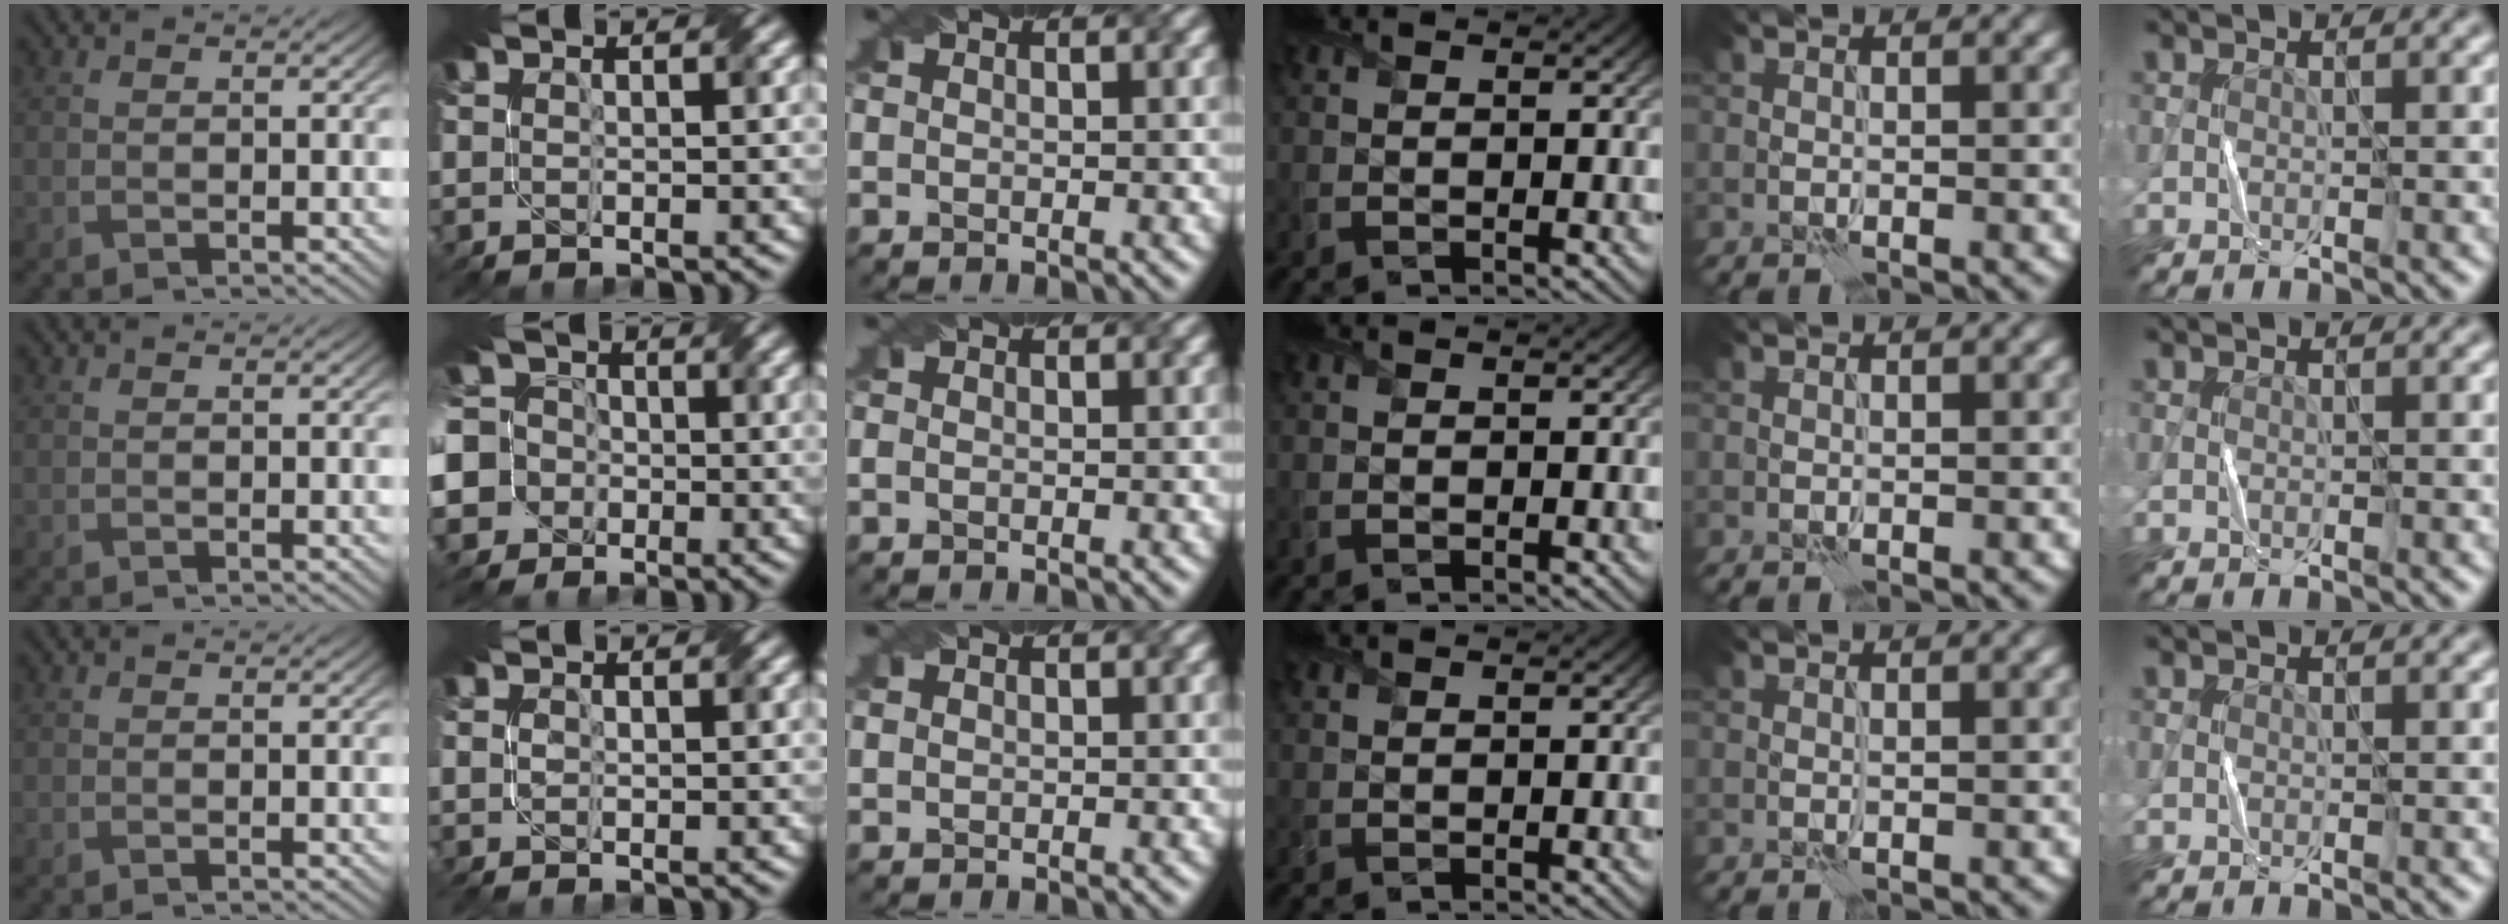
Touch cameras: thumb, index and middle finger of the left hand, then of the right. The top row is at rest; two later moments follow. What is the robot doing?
{"motion": "fold", "object": "paper"}